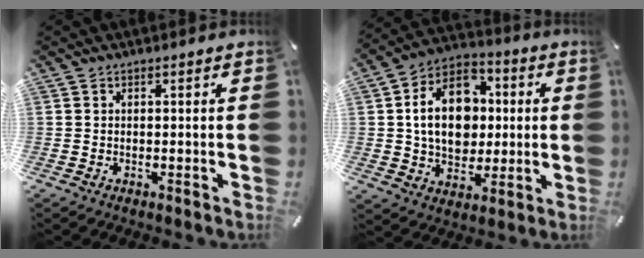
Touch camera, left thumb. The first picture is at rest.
{"total": 15.6, "force": [0.8, 12.3, 9.5], "torque": [-0.175, 0.012, 0.016]}